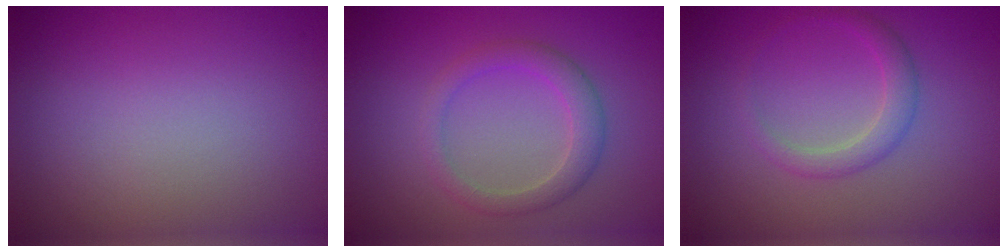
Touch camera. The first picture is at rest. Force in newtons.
{"total": 2.7, "press": 2.7, "slide": 0.1}
{"total": 2.1, "press": 2.1, "slide": 0.1}